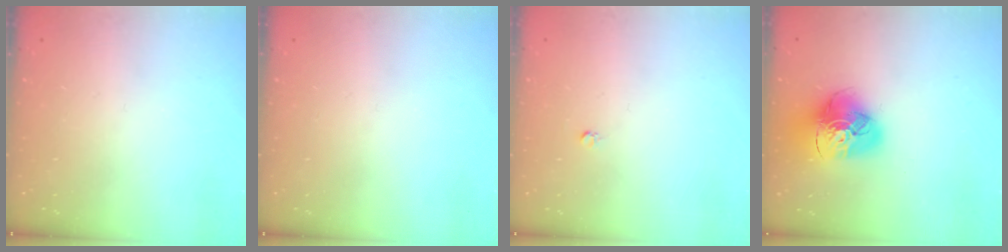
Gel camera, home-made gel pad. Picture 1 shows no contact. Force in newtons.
{"total": 0.0}
{"total": 2.5, "press": 2.5, "slide": 0.2}
{"total": 17.2, "press": 17.0, "slide": 1.9}